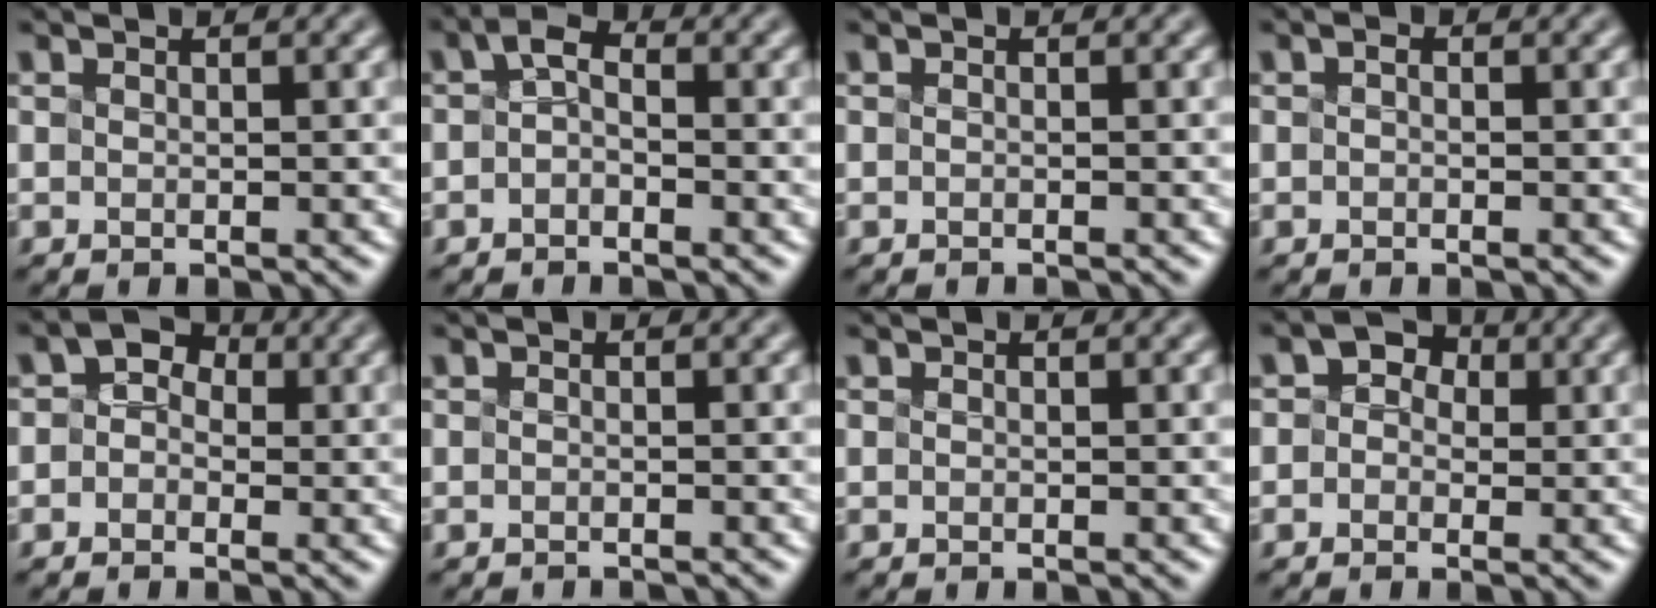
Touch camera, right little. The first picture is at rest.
{"total": 1.1, "force": [-0.6, 0.5, 0.8], "torque": [-0.019, 0.006, -0.003]}
{"total": 0.7, "force": [-0.7, -0.1, 0.1], "torque": [0.004, -0.008, -0.011]}
{"total": 0.0}
{"total": 1.9, "force": [0.0, 1.6, 1.1], "torque": [-0.005, 0.014, -0.009]}
{"total": 1.3, "force": [-1.3, -0.1, 0.1], "torque": [0.006, -0.009, -0.017]}
{"total": 0.0}
{"total": 1.8, "force": [0.3, 1.6, 0.8], "torque": [0.000, 0.010, -0.006]}